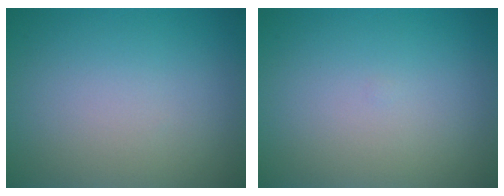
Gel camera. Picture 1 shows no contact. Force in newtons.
{"total": 0.0}